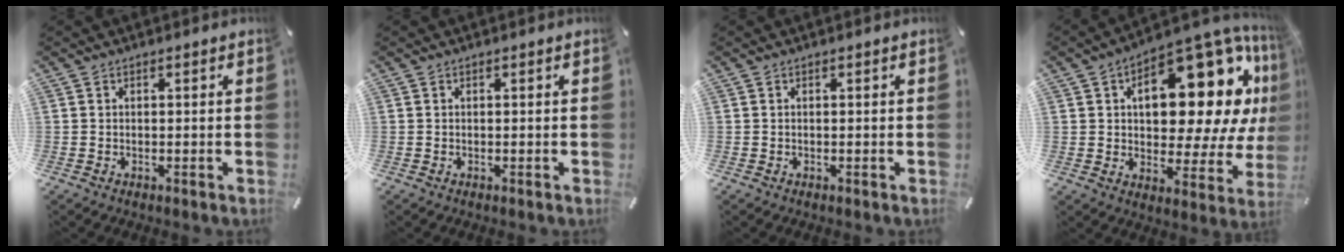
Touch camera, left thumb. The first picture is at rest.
{"total": 0.0}
{"total": 0.0}
{"total": 24.5, "force": [8.7, 12.1, 19.4], "torque": [-0.245, -0.078, 0.143]}